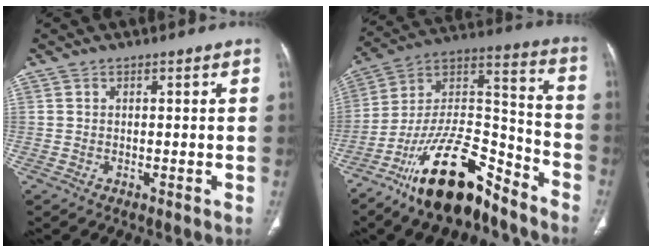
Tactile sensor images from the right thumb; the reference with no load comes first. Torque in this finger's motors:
{"motor_torque": [3.27, 0.92, 1.39, -1.38, 0.55]}